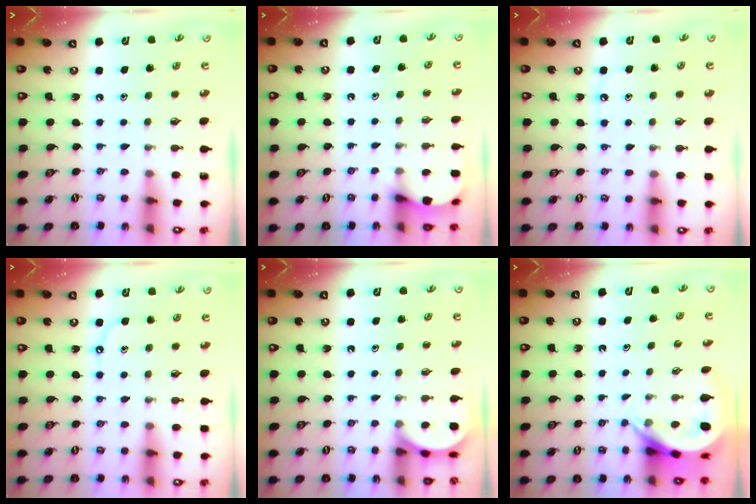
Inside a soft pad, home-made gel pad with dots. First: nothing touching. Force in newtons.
{"total": 2.2, "press": 2.2, "slide": 0.2}
{"total": 3.9, "press": 3.9, "slide": 0.5}
{"total": 5.7, "press": 5.6, "slide": 0.6}
{"total": 2.0, "press": 2.0, "slide": 0.2}
{"total": 4.6, "press": 4.6, "slide": 0.5}